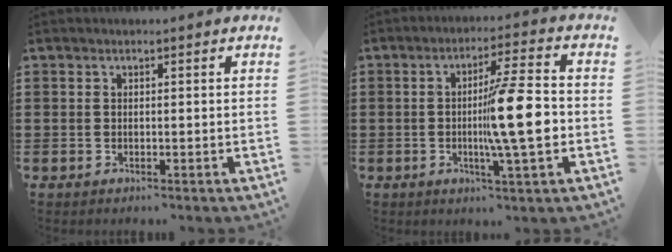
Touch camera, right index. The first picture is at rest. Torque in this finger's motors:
{"motor_torque": [1.01, -0.35, 0.89, 0.21]}